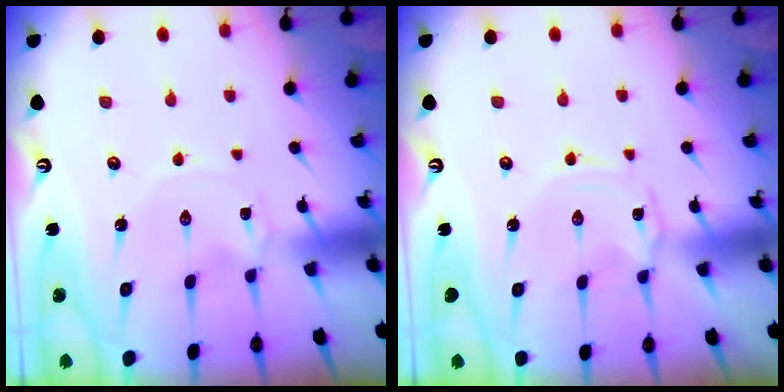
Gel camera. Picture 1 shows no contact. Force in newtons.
{"total": 1.0, "press": 1.0, "slide": 0.1}